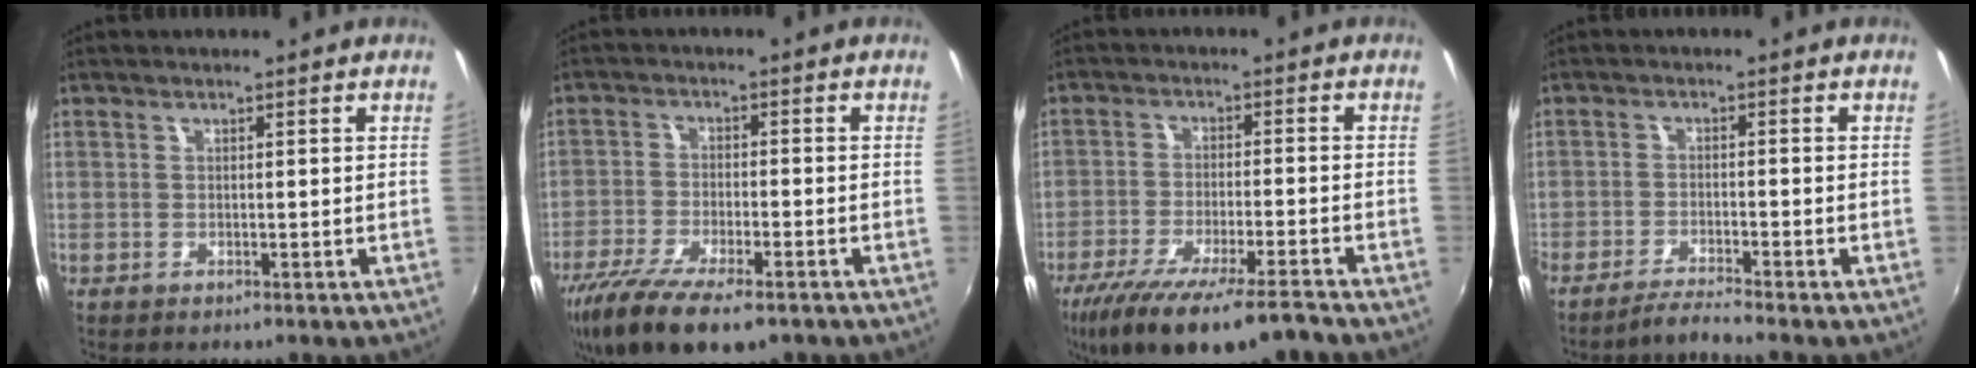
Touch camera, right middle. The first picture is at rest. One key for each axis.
{"total": 15.2, "fx": -10.5, "fy": 5.0, "fz": 9.7, "tx": -0.209, "ty": -0.050, "tz": -0.185}
{"total": 14.8, "fx": -11.5, "fy": 1.4, "fz": 9.2, "tx": -0.184, "ty": -0.039, "tz": -0.194}
{"total": 3.8, "fx": -3.5, "fy": -0.9, "fz": 1.1, "tx": -0.038, "ty": -0.005, "tz": -0.066}